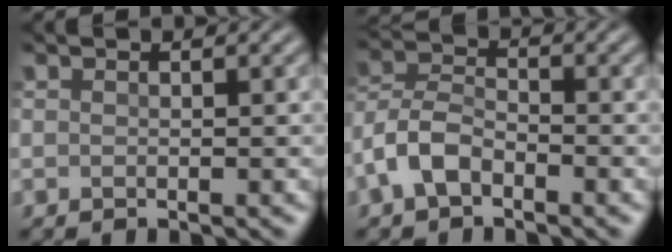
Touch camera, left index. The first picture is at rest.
{"total": 3.8, "force": [-2.0, 2.2, 2.4], "torque": [-0.055, 0.012, -0.052]}